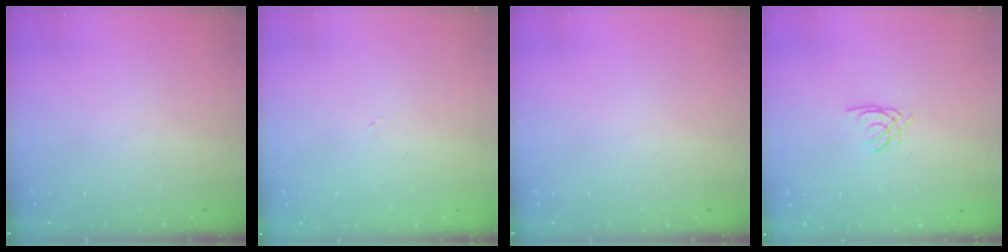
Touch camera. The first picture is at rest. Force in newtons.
{"total": 0.0}
{"total": 0.0}
{"total": 1.7, "press": 1.7, "slide": 0.4}